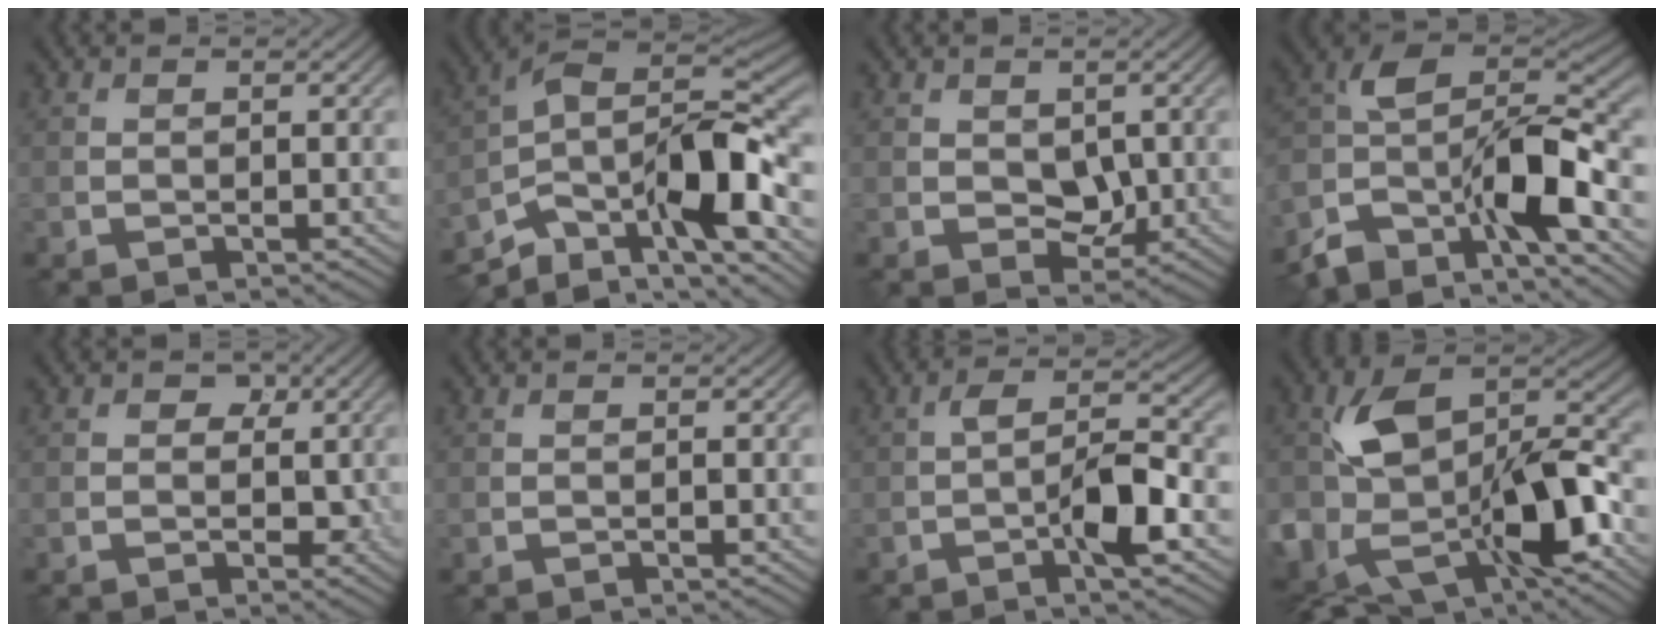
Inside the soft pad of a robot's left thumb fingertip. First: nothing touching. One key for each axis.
{"total": 14.2, "fx": -7.2, "fy": 6.2, "fz": 10.5, "tx": -0.200, "ty": -0.008, "tz": -0.140}
{"total": 3.6, "fx": 0.2, "fy": 2.7, "fz": 2.4, "tx": -0.039, "ty": -0.009, "tz": 0.005}
{"total": 12.9, "fx": -7.7, "fy": 4.5, "fz": 9.3, "tx": -0.165, "ty": 0.003, "tz": -0.156}
{"total": 3.1, "fx": -0.1, "fy": 2.6, "fz": 1.7, "tx": -0.008, "ty": -0.002, "tz": -0.005}
{"total": 0.0}
{"total": 6.3, "fx": -2.3, "fy": 1.6, "fz": 5.6, "tx": -0.099, "ty": 0.015, "tz": -0.050}
{"total": 17.1, "fx": -3.1, "fy": 11.0, "fz": 12.7, "tx": -0.250, "ty": -0.031, "tz": -0.037}